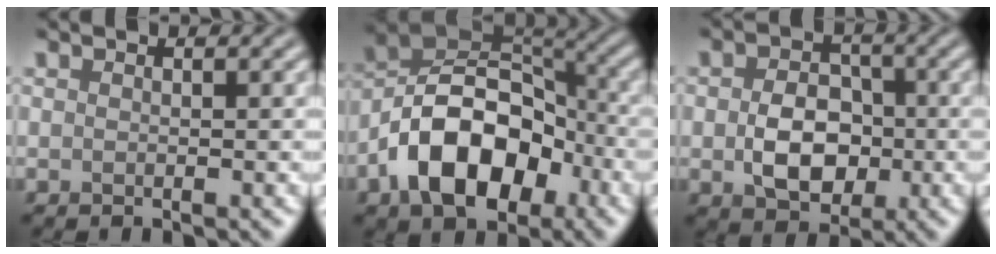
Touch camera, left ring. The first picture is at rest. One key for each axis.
{"total": 11.3, "fx": -4.5, "fy": 7.0, "fz": 7.6, "tx": -0.129, "ty": 0.008, "tz": -0.094}
{"total": 5.4, "fx": -0.7, "fy": 4.0, "fz": 3.6, "tx": -0.065, "ty": -0.003, "tz": -0.010}